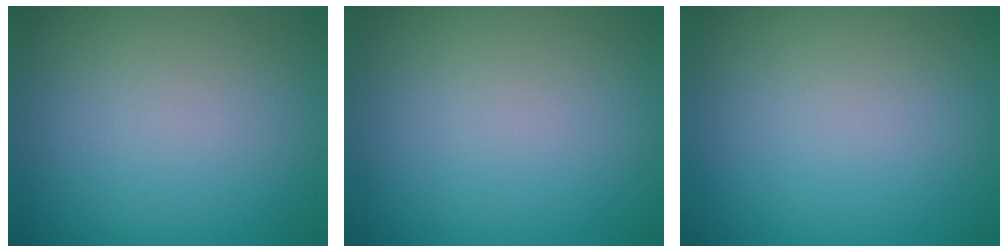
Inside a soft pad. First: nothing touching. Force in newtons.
{"total": 0.0}
{"total": 0.0}